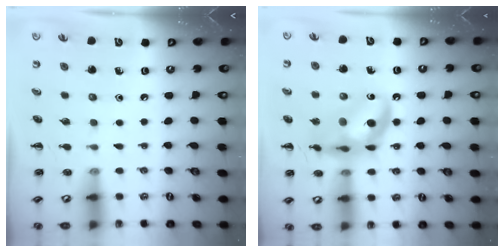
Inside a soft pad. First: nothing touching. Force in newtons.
{"total": 15.1, "press": 14.7, "slide": 3.3}